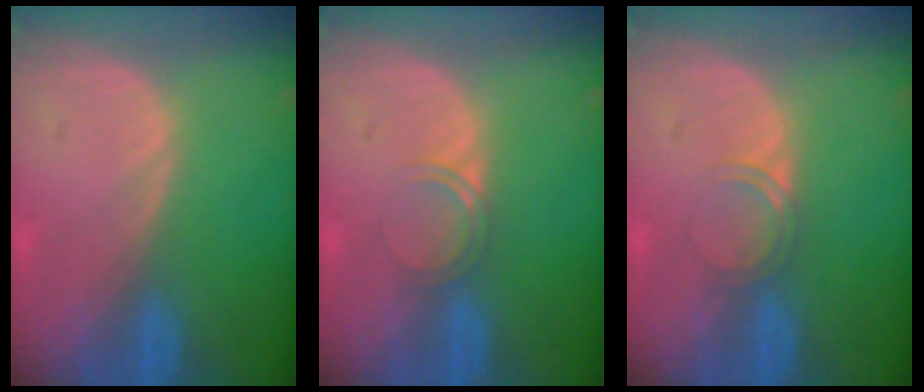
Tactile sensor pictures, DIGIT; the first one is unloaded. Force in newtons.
{"total": 2.0, "press": 2.0, "slide": 0.2}
{"total": 2.0, "press": 2.0, "slide": 0.2}